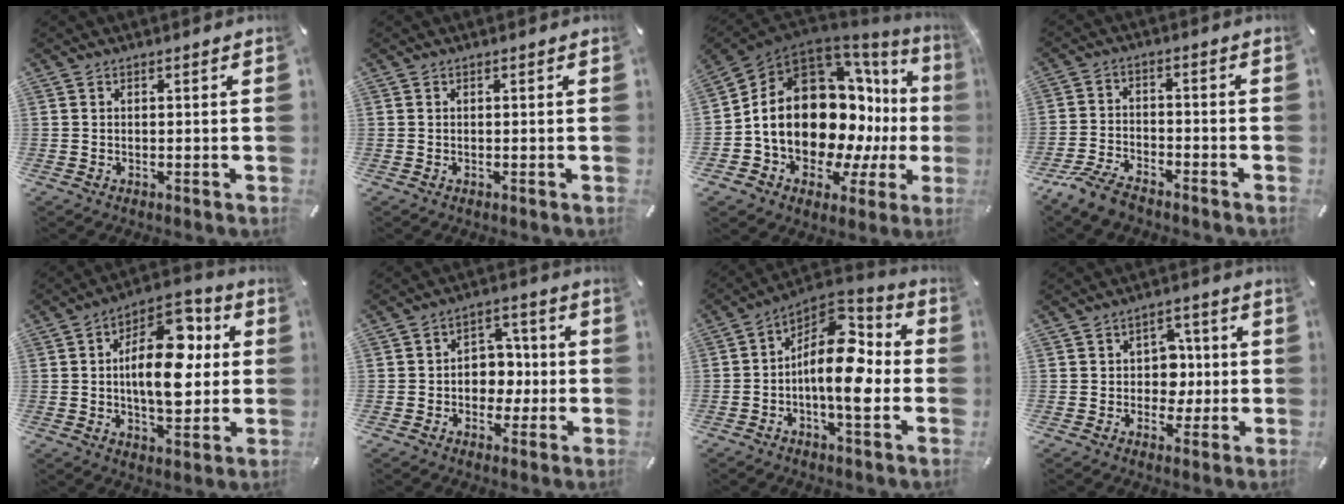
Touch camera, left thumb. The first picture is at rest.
{"total": 0.0}
{"total": 23.7, "force": [1.4, 16.2, 17.3], "torque": [-0.318, -0.048, 0.047]}
{"total": 7.1, "force": [-6.0, 2.4, 2.9], "torque": [-0.071, 0.018, -0.118]}
{"total": 17.5, "force": [2.5, 9.6, 14.4], "torque": [-0.223, -0.008, 0.040]}
{"total": 7.6, "force": [-1.4, 6.8, 3.2], "torque": [-0.043, 0.020, -0.023]}
{"total": 15.7, "force": [-1.5, 7.9, 13.4], "torque": [-0.216, -0.010, -0.026]}
{"total": 7.5, "force": [0.0, 6.8, 3.3], "torque": [-0.044, 0.009, -0.001]}